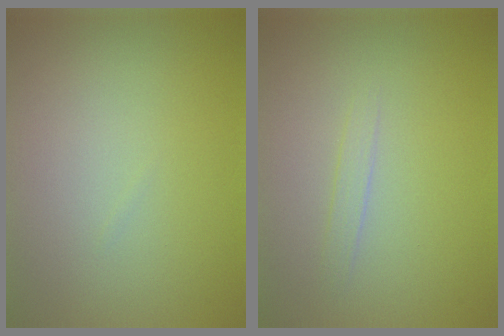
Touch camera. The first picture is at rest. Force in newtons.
{"total": 0.9, "press": 0.9, "slide": 0.0}